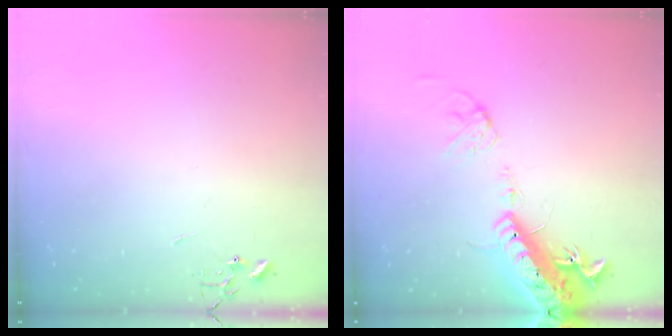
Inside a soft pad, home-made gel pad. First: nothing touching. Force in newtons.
{"total": 18.0, "press": 17.6, "slide": 4.1}